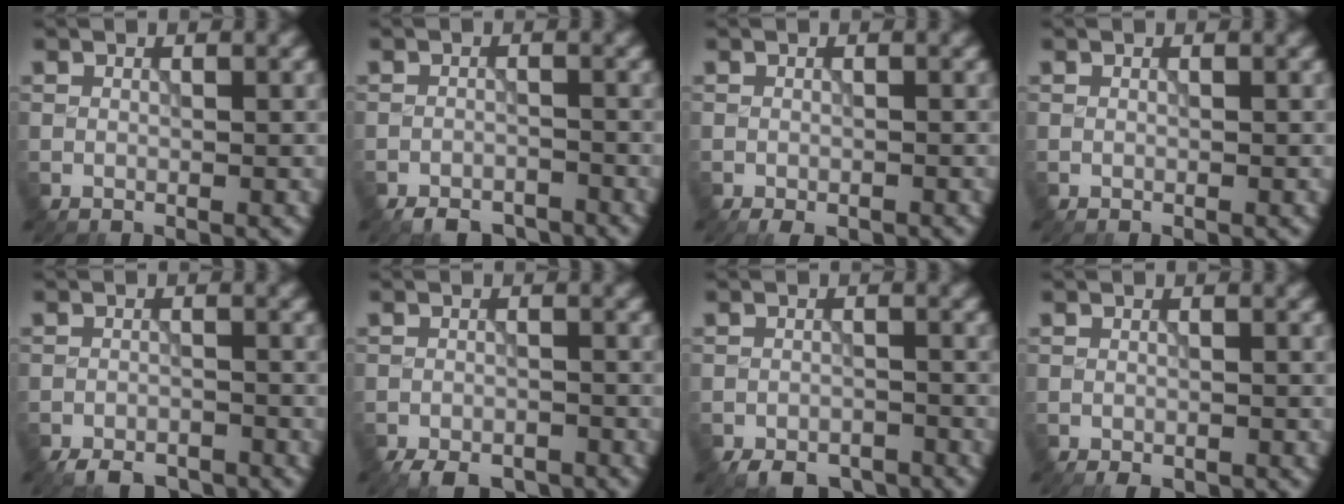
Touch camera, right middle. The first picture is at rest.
{"total": 3.5, "force": [-3.0, 1.3, 1.2], "torque": [-0.014, -0.006, -0.052]}
{"total": 1.9, "force": [-1.5, 0.6, 0.9], "torque": [-0.012, -0.003, -0.021]}
{"total": 0.0}
{"total": 3.9, "force": [-3.3, 1.3, 1.5], "torque": [-0.021, -0.007, -0.058]}
{"total": 4.3, "force": [-3.6, 1.5, 1.7], "torque": [-0.026, -0.010, -0.061]}
{"total": 4.2, "force": [-3.5, 1.7, 1.5], "torque": [-0.019, -0.009, -0.058]}
{"total": 1.6, "force": [-1.3, 0.5, 0.7], "torque": [-0.009, -0.003, -0.018]}